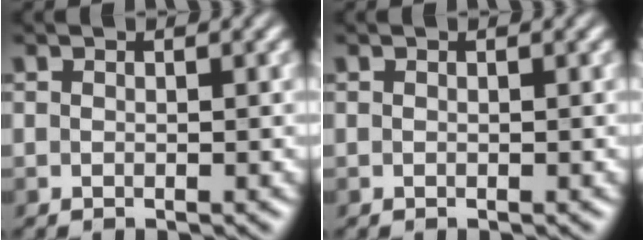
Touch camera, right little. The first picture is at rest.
{"total": 0.0}